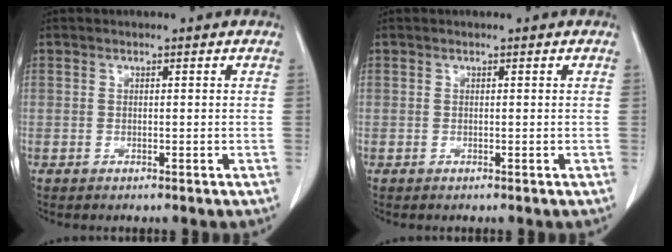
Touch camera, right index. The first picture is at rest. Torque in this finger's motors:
{"motor_torque": [0.03, -0.03, 0.00, 0.01]}